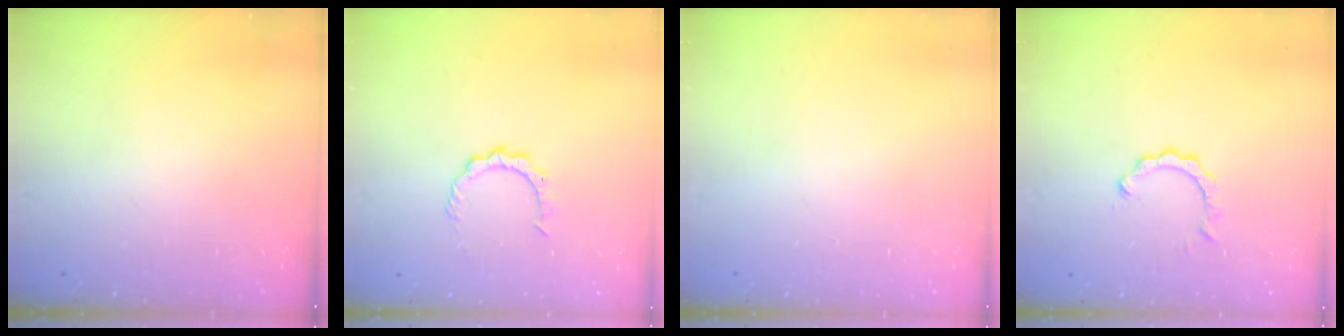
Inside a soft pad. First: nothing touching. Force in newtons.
{"total": 4.6, "press": 4.6, "slide": 0.2}
{"total": 0.0}
{"total": 2.8, "press": 2.8, "slide": 0.4}